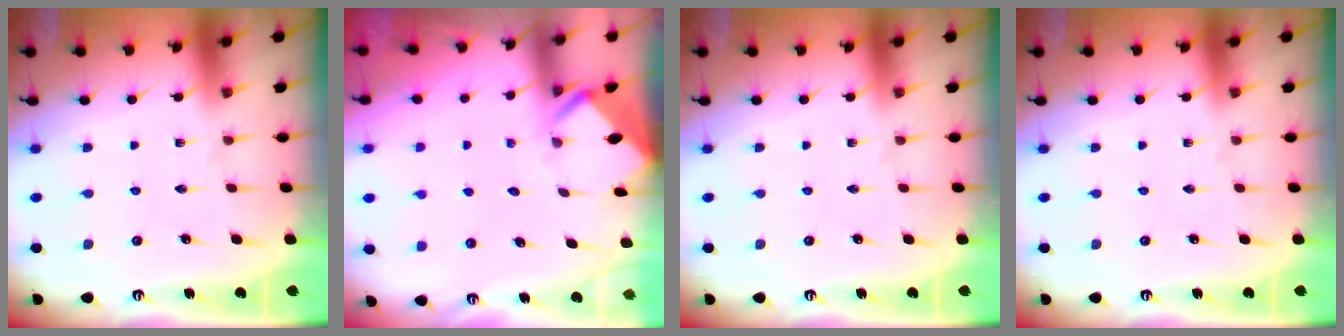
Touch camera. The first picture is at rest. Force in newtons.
{"total": 3.5, "press": 3.5, "slide": 0.3}
{"total": 0.0}
{"total": 0.0}